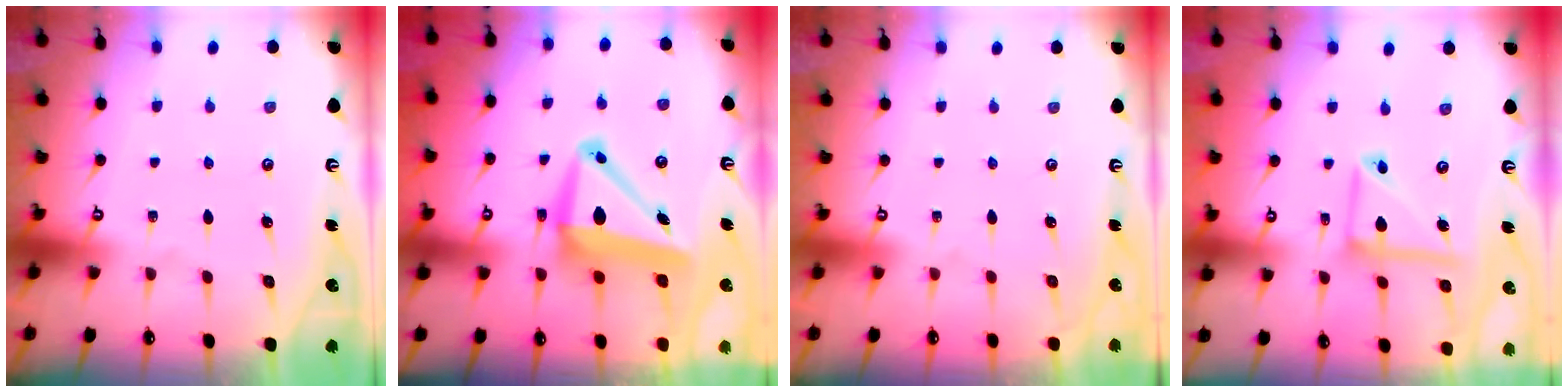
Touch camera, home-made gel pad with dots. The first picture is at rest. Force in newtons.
{"total": 10.8, "press": 10.5, "slide": 2.3}
{"total": 0.0}
{"total": 10.6, "press": 10.5, "slide": 1.0}